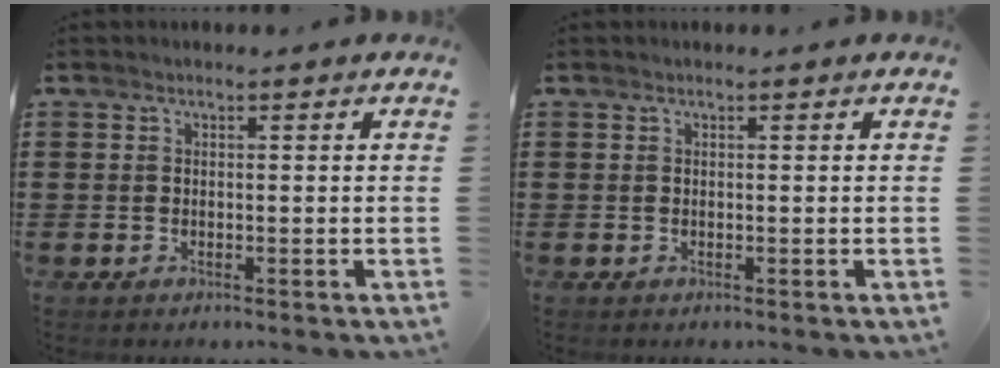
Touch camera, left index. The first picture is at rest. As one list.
[{"total": 0.0}]